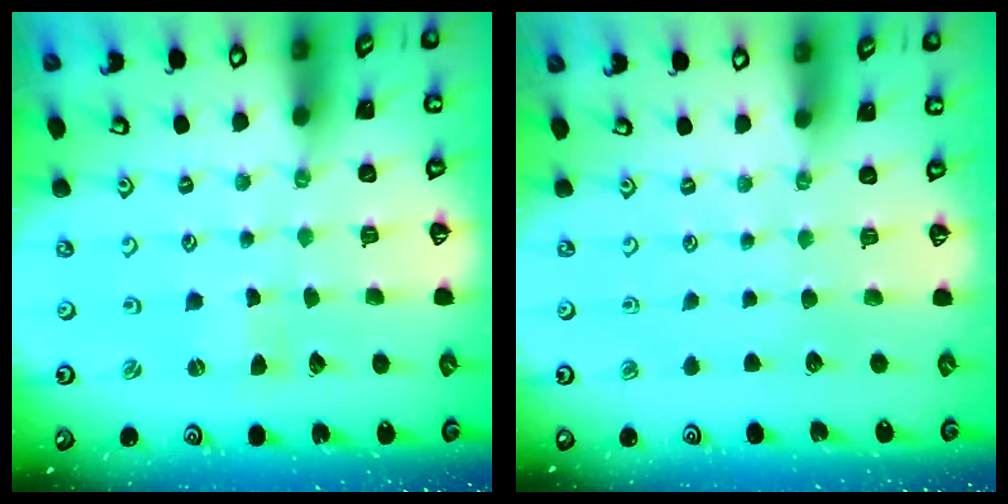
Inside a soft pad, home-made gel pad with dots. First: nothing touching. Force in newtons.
{"total": 0.0}